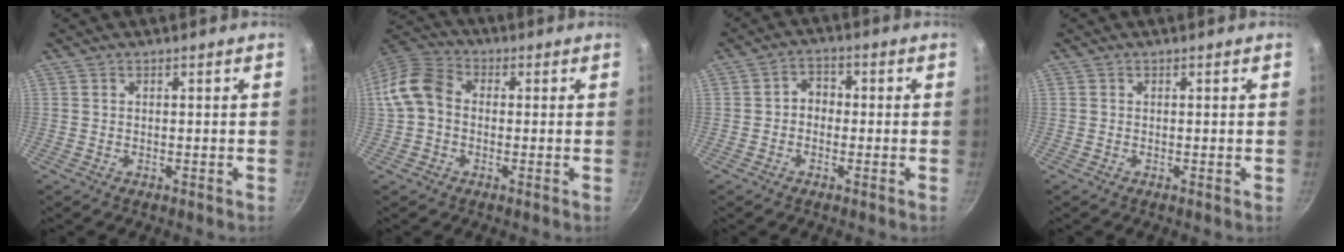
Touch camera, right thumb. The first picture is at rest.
{"total": 9.6, "force": [-0.2, 7.4, 6.1], "torque": [-0.103, 0.030, -0.023]}
{"total": 3.8, "force": [-0.5, 3.1, 2.0], "torque": [-0.010, 0.013, -0.017]}
{"total": 0.0}